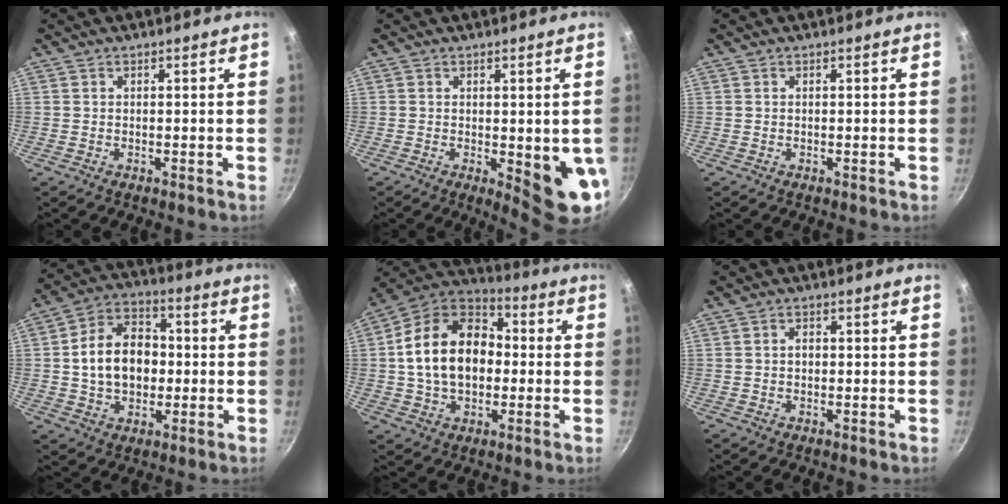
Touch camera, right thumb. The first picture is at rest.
{"total": 9.0, "force": [-1.1, 2.7, 8.5], "torque": [-0.080, -0.010, -0.006]}
{"total": 0.0}
{"total": 13.8, "force": [-0.1, 10.1, 9.4], "torque": [-0.127, 0.027, -0.011]}
{"total": 18.9, "force": [0.3, 13.2, 13.4], "torque": [-0.207, 0.036, -0.007]}
{"total": 1.7, "force": [0.0, 1.3, 1.1], "torque": [-0.015, 0.006, -0.002]}